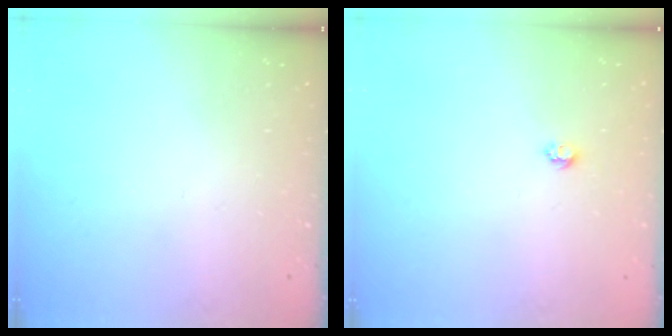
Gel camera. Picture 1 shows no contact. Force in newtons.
{"total": 3.8, "press": 3.7, "slide": 0.5}